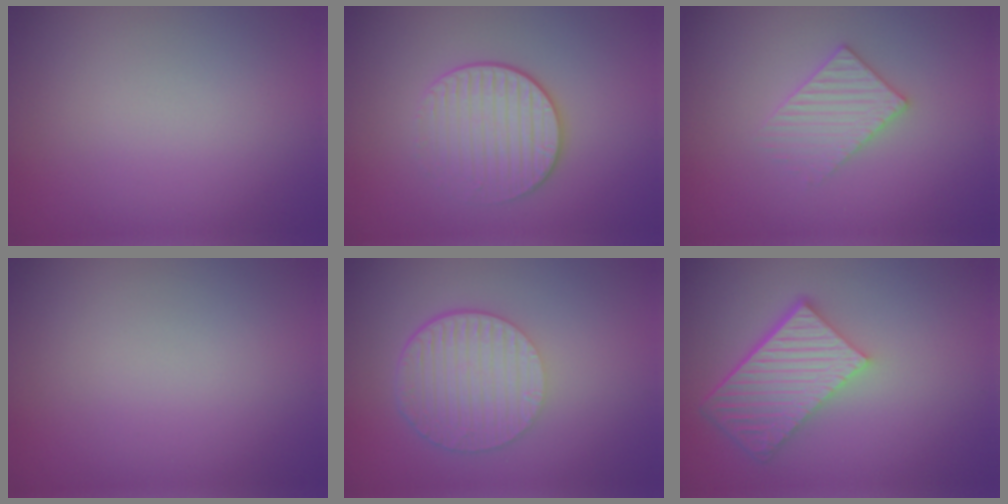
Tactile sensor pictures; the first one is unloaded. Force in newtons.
{"total": 3.2, "press": 2.9, "slide": 1.4}
{"total": 2.7, "press": 2.7, "slide": 0.5}
{"total": 0.0}
{"total": 6.0, "press": 4.1, "slide": 4.4}
{"total": 6.7, "press": 4.8, "slide": 4.6}